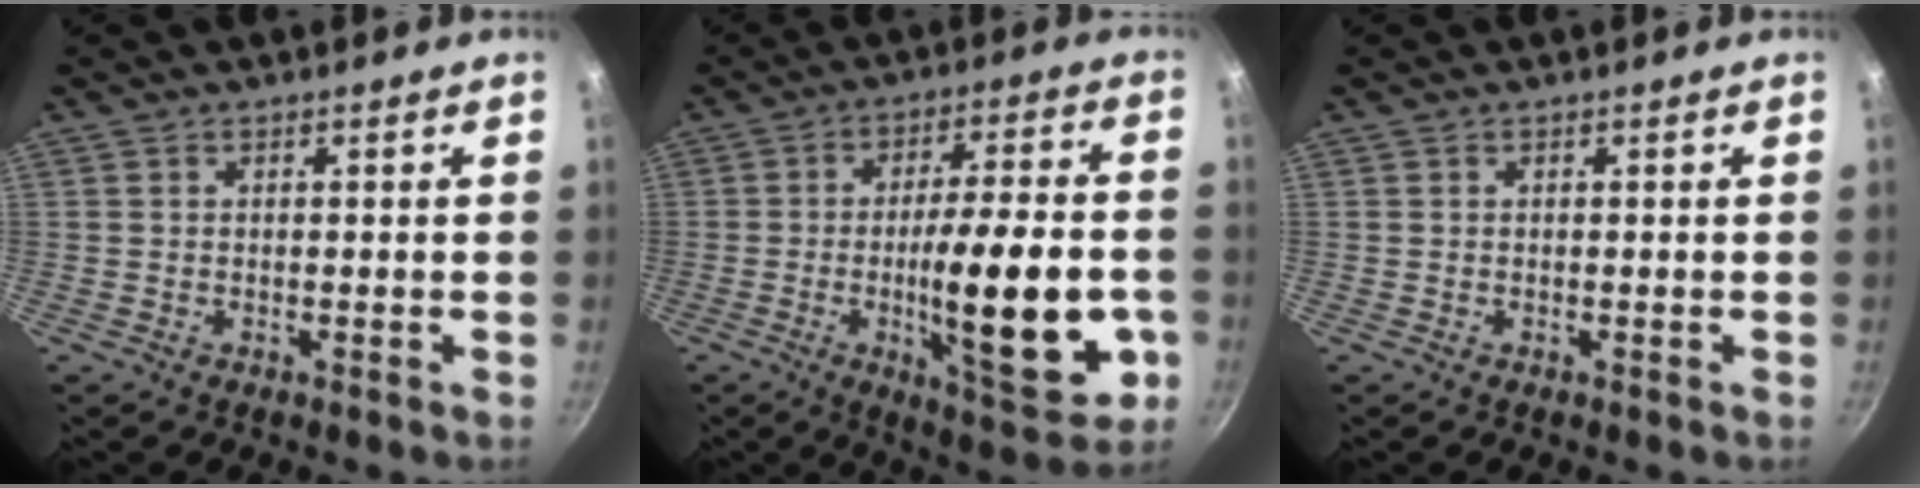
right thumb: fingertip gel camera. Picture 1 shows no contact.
{"total": 20.7, "force": [-4.7, 5.8, 19.2], "torque": [-0.272, 0.013, -0.066]}
{"total": 0.0}